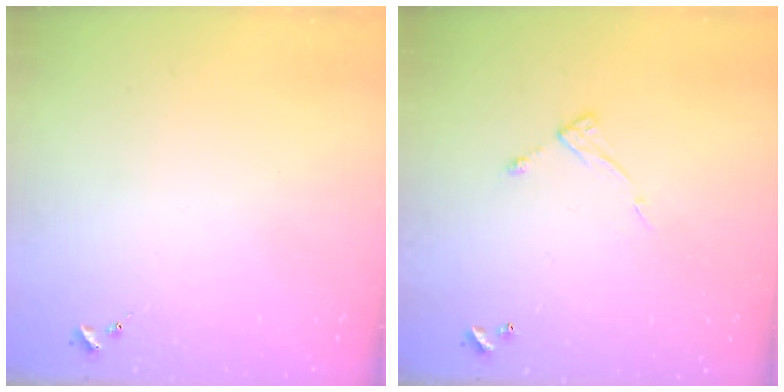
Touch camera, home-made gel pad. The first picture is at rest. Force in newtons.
{"total": 7.7, "press": 7.7, "slide": 0.6}